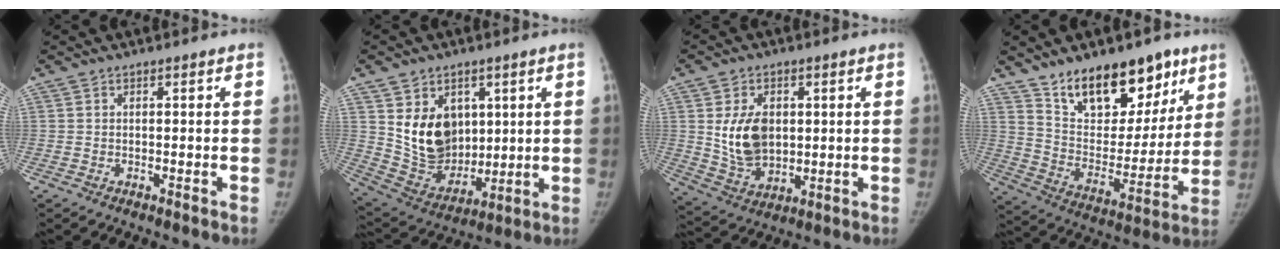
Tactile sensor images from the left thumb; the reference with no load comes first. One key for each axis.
{"total": 14.2, "fx": 4.1, "fy": 10.7, "fz": 8.5, "tx": -0.095, "ty": -0.033, "tz": 0.098}
{"total": 11.1, "fx": 1.7, "fy": 7.8, "fz": 7.8, "tx": -0.111, "ty": -0.019, "tz": 0.046}
{"total": 20.4, "fx": 13.6, "fy": 10.6, "fz": 11.0, "tx": -0.112, "ty": -0.073, "tz": 0.227}